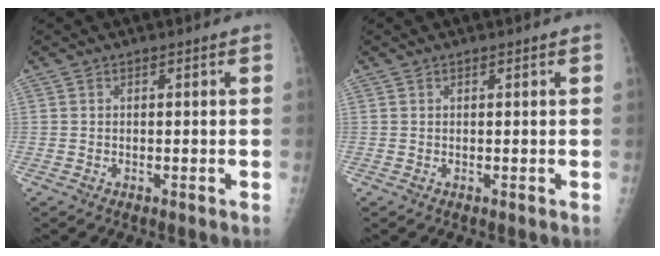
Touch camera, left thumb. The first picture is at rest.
{"total": 0.0}